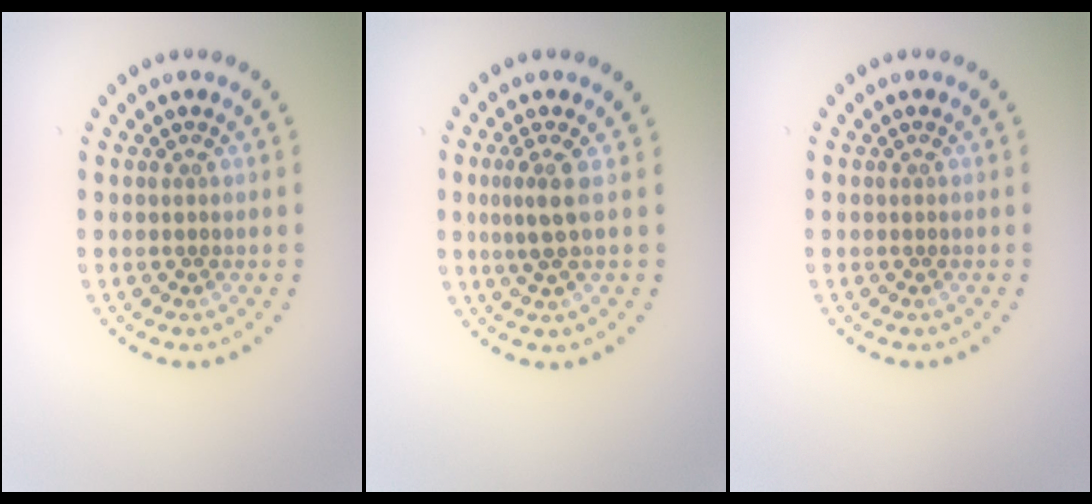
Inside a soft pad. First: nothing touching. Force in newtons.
{"total": 2.3, "press": 1.5, "slide": 1.7}
{"total": 0.0}